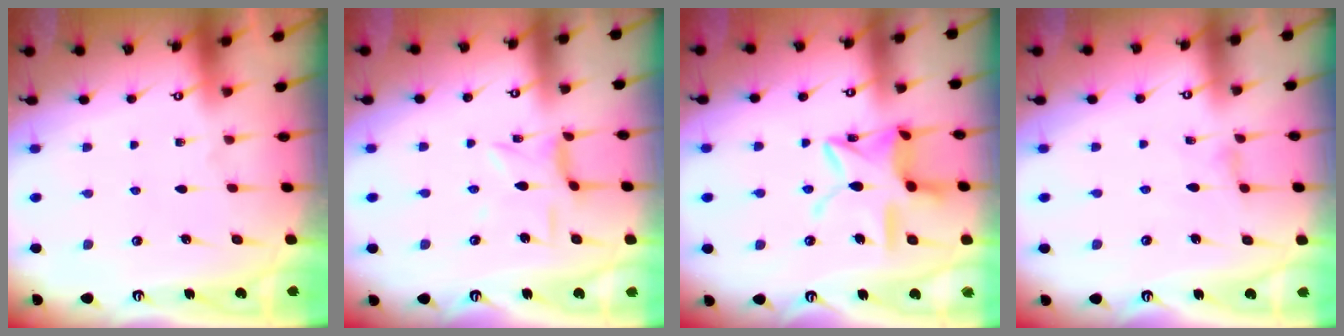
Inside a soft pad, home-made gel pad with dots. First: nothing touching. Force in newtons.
{"total": 2.4, "press": 2.4, "slide": 0.4}
{"total": 13.6, "press": 13.6, "slide": 1.0}
{"total": 1.4, "press": 1.3, "slide": 0.3}